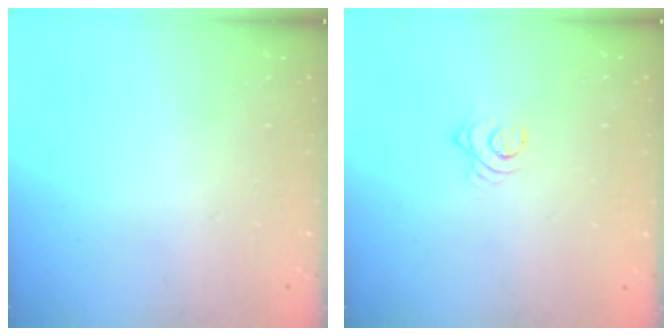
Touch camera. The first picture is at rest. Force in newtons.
{"total": 2.6, "press": 2.6, "slide": 0.3}